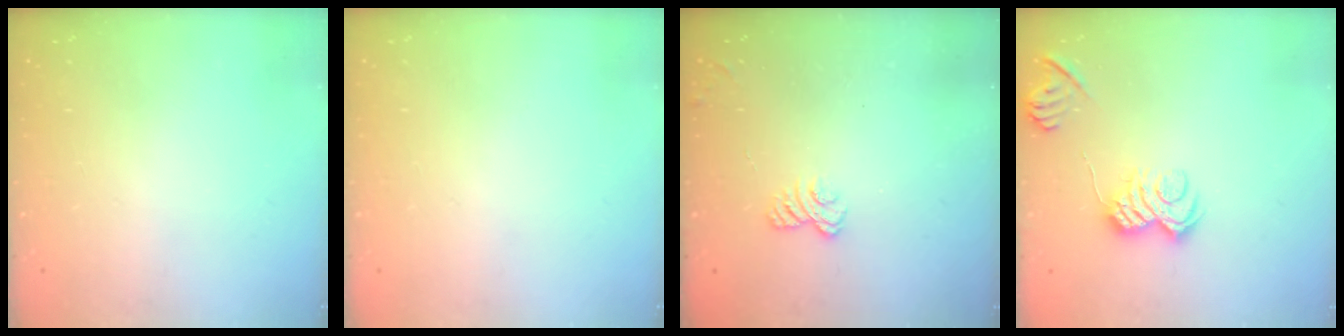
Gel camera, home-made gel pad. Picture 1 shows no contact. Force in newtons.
{"total": 0.0}
{"total": 2.8, "press": 2.5, "slide": 1.4}
{"total": 9.1, "press": 9.0, "slide": 0.8}